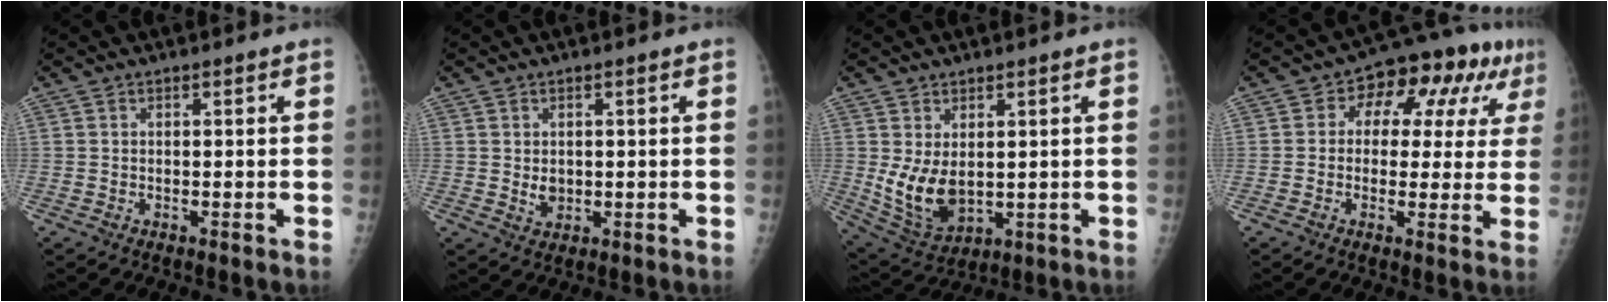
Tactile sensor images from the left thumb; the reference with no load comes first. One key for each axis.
{"total": 2.5, "fx": 0.1, "fy": 2.0, "fz": 1.6, "tx": -0.016, "ty": -0.004, "tz": 0.009}
{"total": 8.8, "fx": 0.7, "fy": 5.4, "fz": 6.9, "tx": -0.118, "ty": -0.020, "tz": 0.034}
{"total": 13.1, "fx": 4.1, "fy": 7.7, "fz": 9.8, "tx": -0.078, "ty": 0.025, "tz": 0.046}